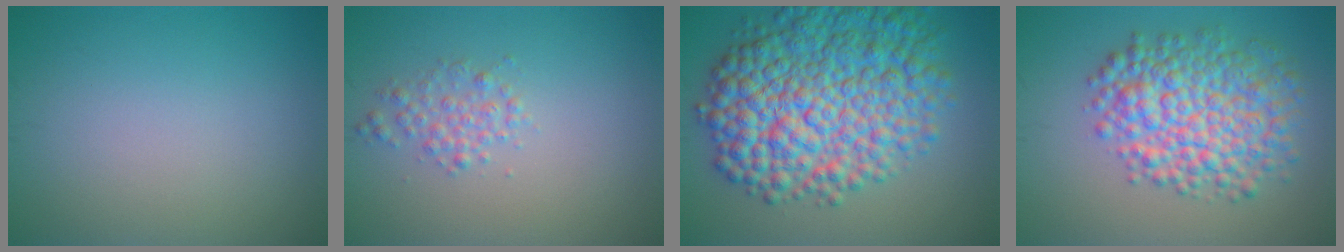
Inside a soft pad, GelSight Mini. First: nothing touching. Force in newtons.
{"total": 1.8, "press": 1.8, "slide": 0.0}
{"total": 12.1, "press": 12.1, "slide": 0.2}
{"total": 8.0, "press": 8.0, "slide": 0.2}